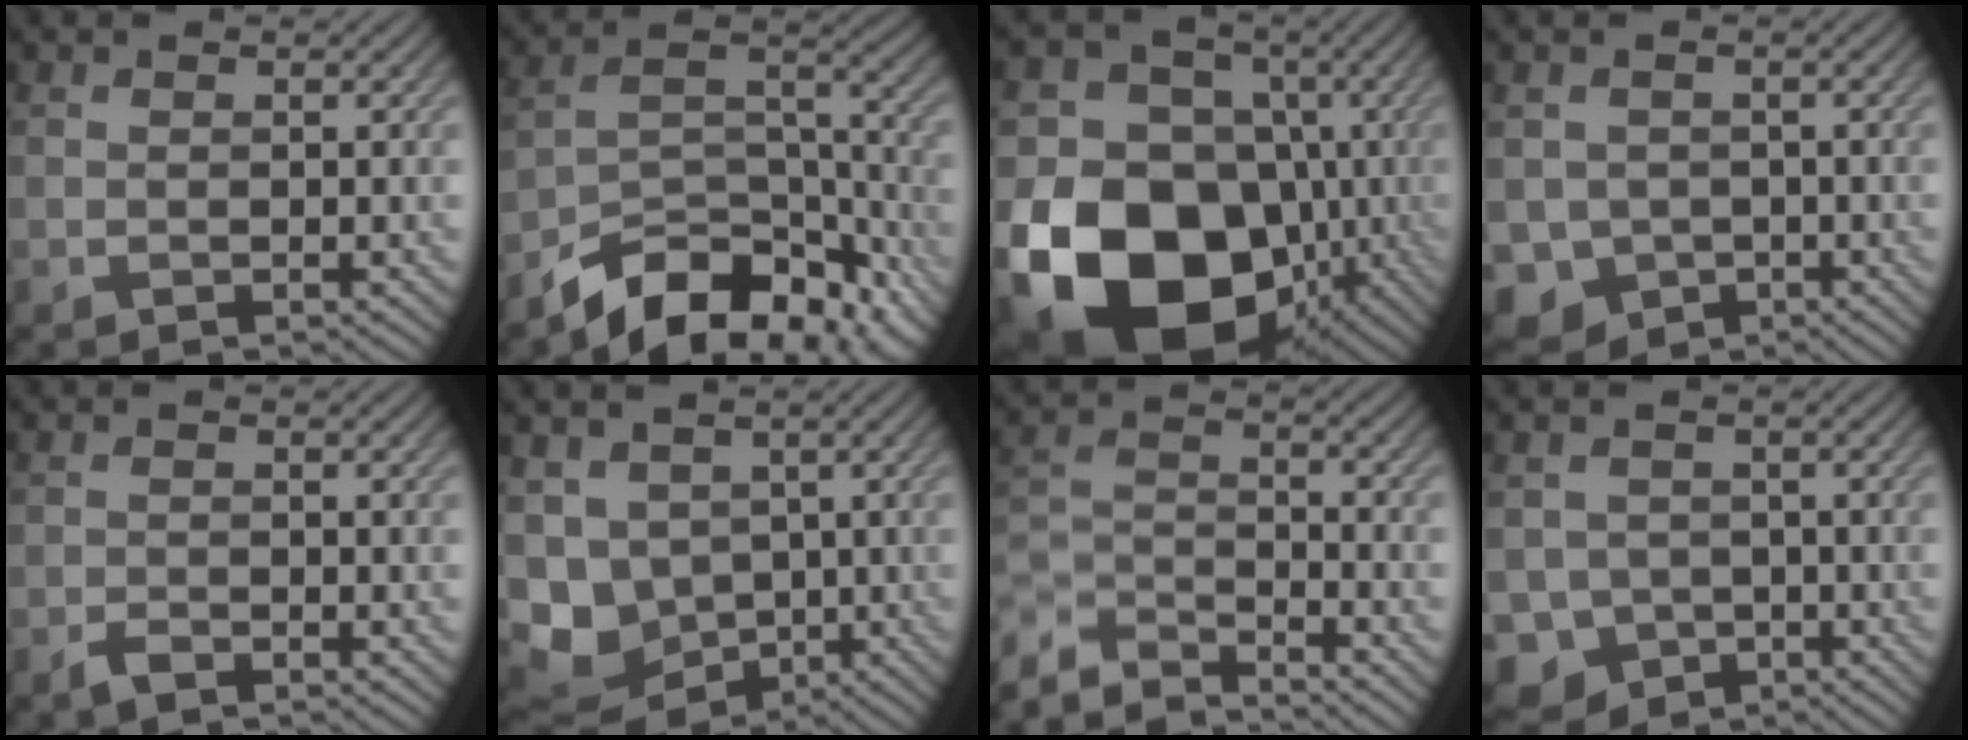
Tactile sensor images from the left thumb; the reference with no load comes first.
{"total": 11.6, "force": [-8.7, 4.7, 6.1], "torque": [-0.089, -0.006, -0.158]}
{"total": 20.3, "force": [-7.2, 15.7, 10.7], "torque": [-0.213, -0.038, -0.123]}
{"total": 4.8, "force": [-1.5, 4.3, 1.6], "torque": [-0.046, -0.027, -0.025]}
{"total": 1.3, "force": [-1.0, 0.3, 0.8], "torque": [-0.017, 0.000, -0.022]}
{"total": 9.2, "force": [-0.5, 7.6, 5.2], "torque": [-0.138, -0.021, -0.002]}
{"total": 7.1, "force": [-6.5, 1.4, 2.4], "torque": [-0.048, -0.002, -0.131]}
{"total": 5.2, "force": [-2.1, 4.4, 1.7], "torque": [-0.042, -0.025, -0.037]}